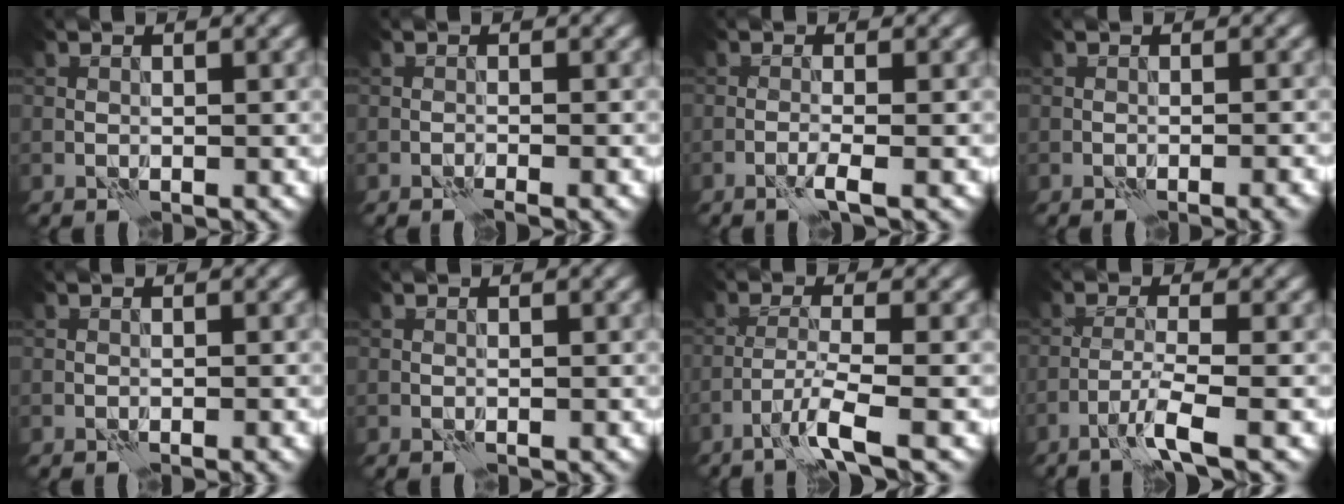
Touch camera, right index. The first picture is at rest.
{"total": 1.2, "force": [-0.9, 0.1, 0.8], "torque": [-0.010, 0.001, -0.018]}
{"total": 1.8, "force": [-0.9, 0.2, 1.6], "torque": [-0.023, 0.005, -0.025]}
{"total": 1.9, "force": [-1.2, 0.3, 1.5], "torque": [-0.018, 0.005, -0.018]}
{"total": 0.7, "force": [-0.4, 0.0, 0.6], "torque": [-0.008, -0.001, -0.007]}
{"total": 0.0}
{"total": 3.7, "force": [-2.3, 0.1, 2.9], "torque": [-0.054, 0.006, -0.060]}
{"total": 3.3, "force": [-2.0, 0.1, 2.7], "torque": [-0.049, 0.005, -0.053]}